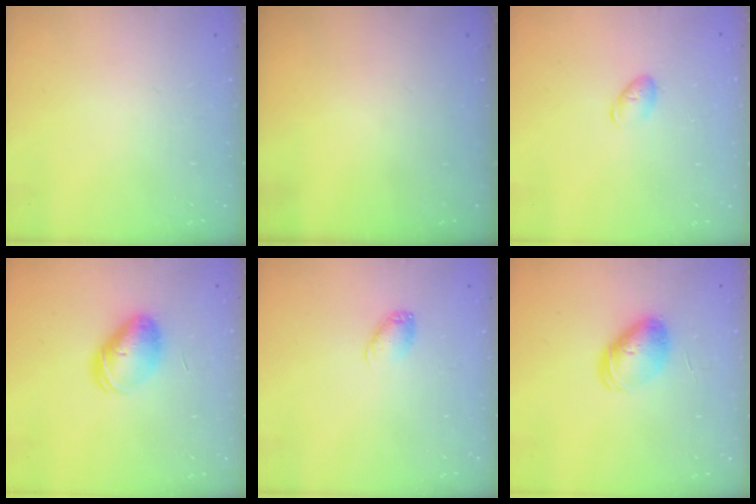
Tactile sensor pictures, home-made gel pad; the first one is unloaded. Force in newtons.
{"total": 0.0}
{"total": 5.9, "press": 5.8, "slide": 1.0}
{"total": 8.8, "press": 8.7, "slide": 1.1}
{"total": 6.4, "press": 6.4, "slide": 0.8}
{"total": 7.5, "press": 7.5, "slide": 0.2}